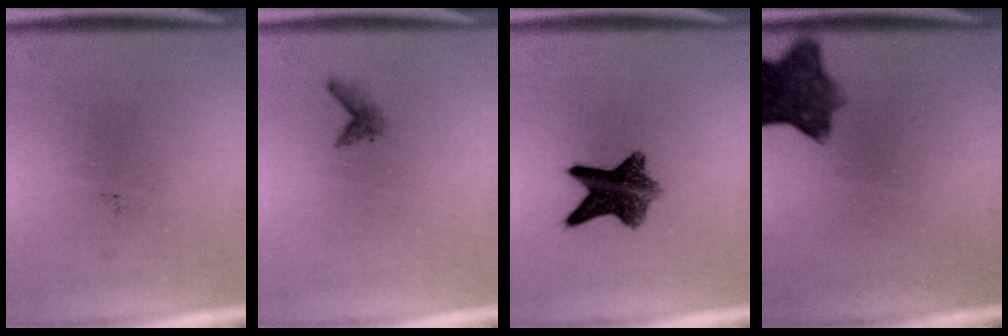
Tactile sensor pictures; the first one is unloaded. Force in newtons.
{"total": 0.9}
{"total": 8.4}
{"total": 8.1}